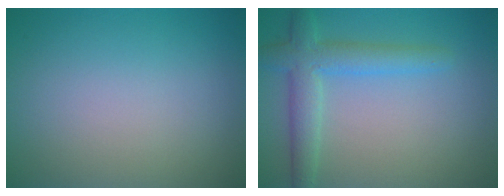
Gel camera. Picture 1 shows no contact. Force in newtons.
{"total": 4.1, "press": 4.1, "slide": 0.1}